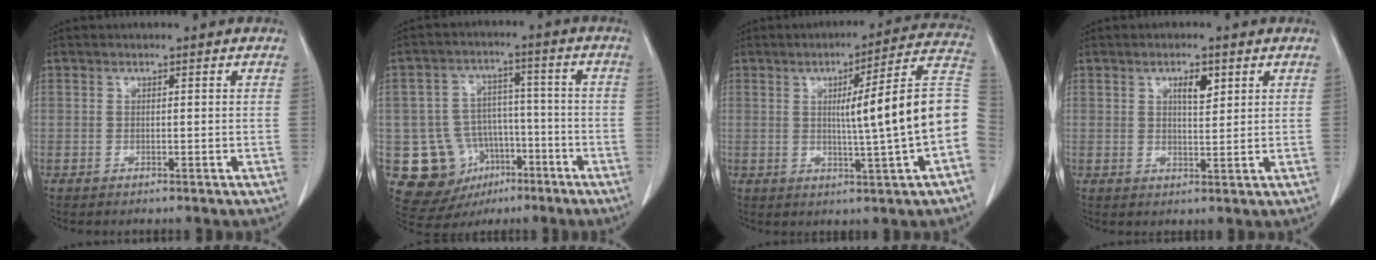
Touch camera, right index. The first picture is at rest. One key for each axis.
{"total": 12.1, "fx": -4.9, "fy": 10.3, "fz": 4.1, "tx": -0.070, "ty": 0.040, "tz": -0.063}
{"total": 15.2, "fx": -0.7, "fy": -0.9, "fz": 15.1, "tx": -0.193, "ty": 0.020, "tz": -0.015}
{"total": 3.3, "fx": 1.6, "fy": 1.1, "fz": 2.7, "tx": -0.043, "ty": -0.001, "tz": 0.026}